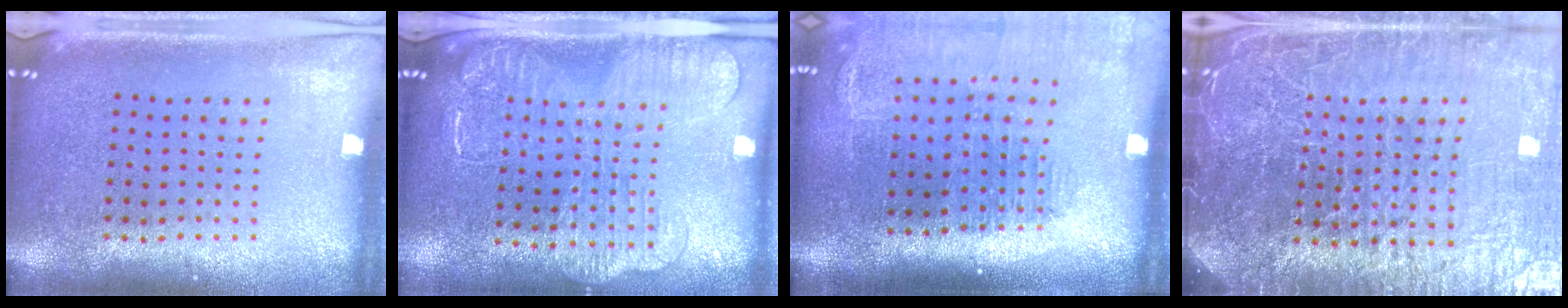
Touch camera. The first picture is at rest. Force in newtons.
{"total": 2.2, "press": 2.0, "slide": 0.9}
{"total": 1.6, "press": 1.5, "slide": 0.6}
{"total": 6.9, "press": 6.0, "slide": 3.4}